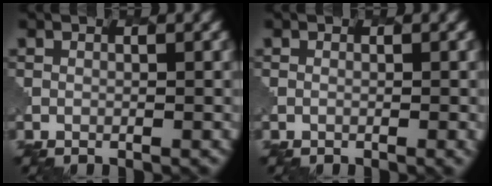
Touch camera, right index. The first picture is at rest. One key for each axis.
{"total": 1.2, "fx": -0.1, "fy": 0.5, "fz": 1.0, "tx": -0.005, "ty": 0.000, "tz": -0.004}